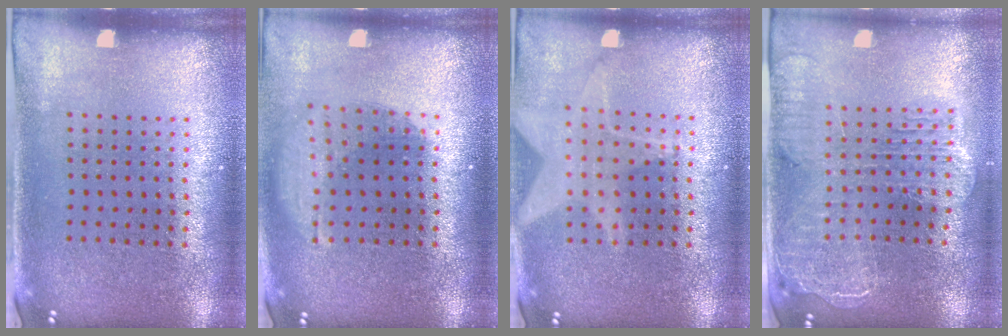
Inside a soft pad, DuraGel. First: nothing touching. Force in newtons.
{"total": 1.6, "press": 1.2, "slide": 1.0}
{"total": 1.3, "press": 1.3, "slide": 0.3}
{"total": 2.5, "press": 2.2, "slide": 1.2}